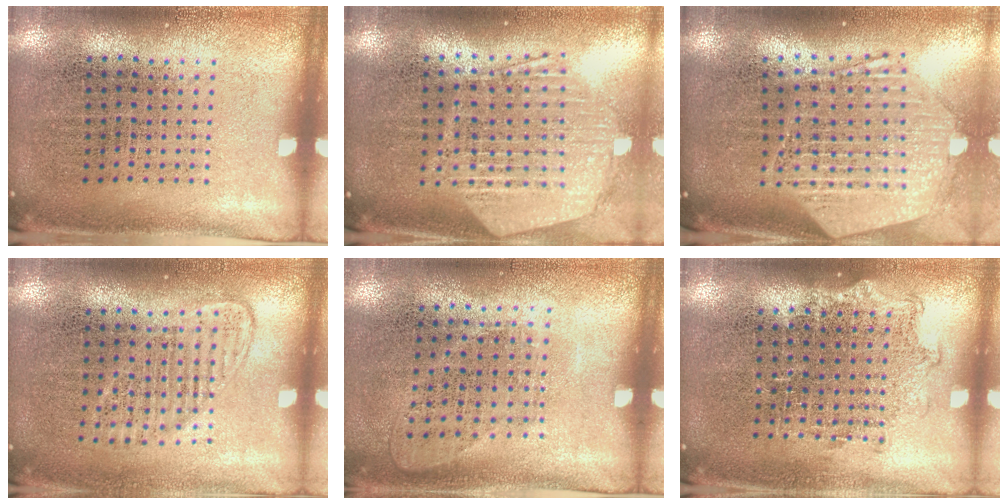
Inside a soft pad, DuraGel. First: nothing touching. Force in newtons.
{"total": 1.4, "press": 1.4, "slide": 0.4}
{"total": 2.8, "press": 2.3, "slide": 1.7}
{"total": 1.4, "press": 1.2, "slide": 0.6}
{"total": 1.0, "press": 0.8, "slide": 0.5}
{"total": 1.1, "press": 1.0, "slide": 0.4}